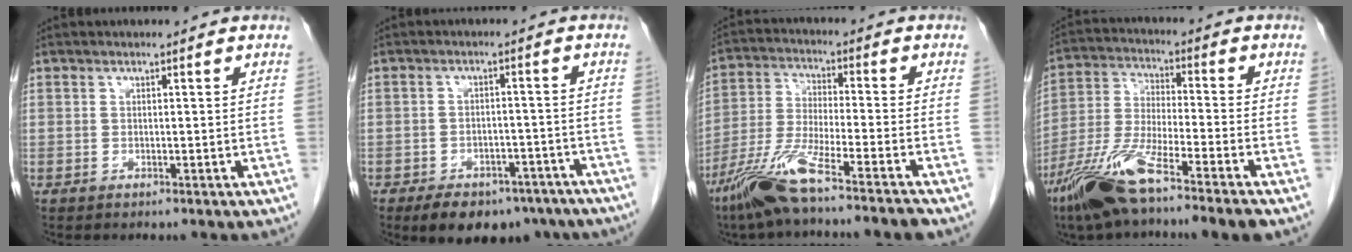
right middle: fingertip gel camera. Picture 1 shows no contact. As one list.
[{"total": 12.6, "force": [-9.1, 6.7, 5.5], "torque": [-0.078, 0.008, -0.119]}, {"total": 12.0, "force": [-8.7, -0.7, 8.3], "torque": [-0.168, -0.033, -0.162]}, {"total": 13.1, "force": [-8.7, 0.5, 9.8], "torque": [-0.206, -0.028, -0.165]}]